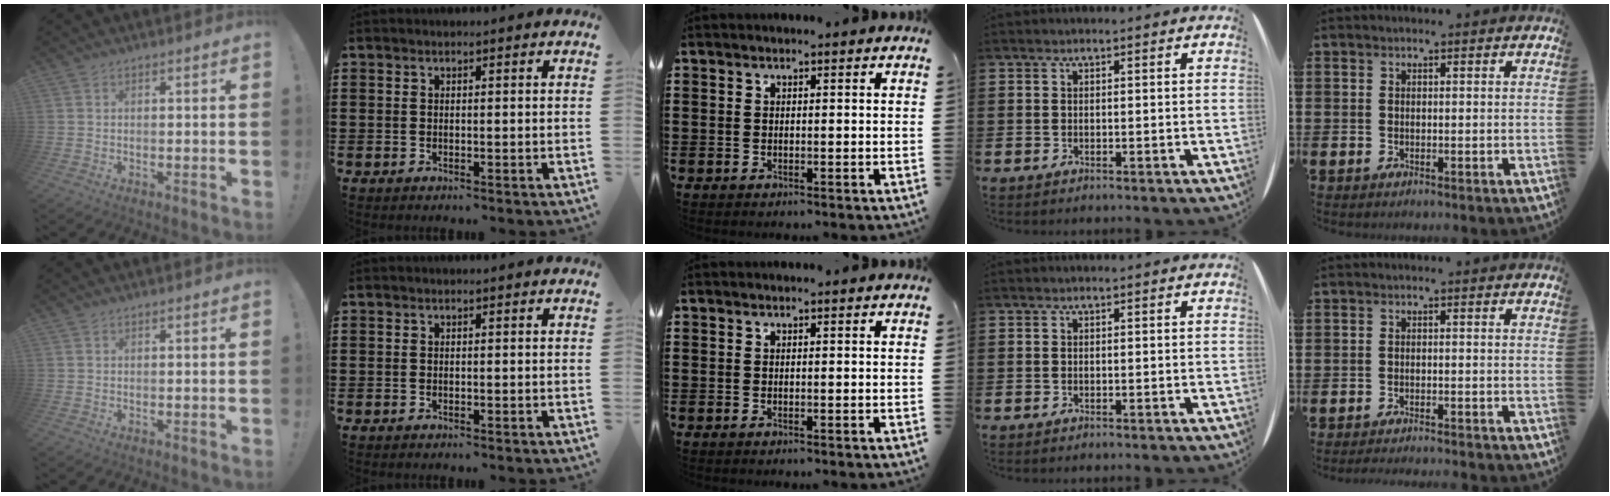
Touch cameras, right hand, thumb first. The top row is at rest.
{"little": {"total": 1.3, "force": [-1.3, -0.2, 0.1], "torque": [-0.001, 0.001, -0.025]}}